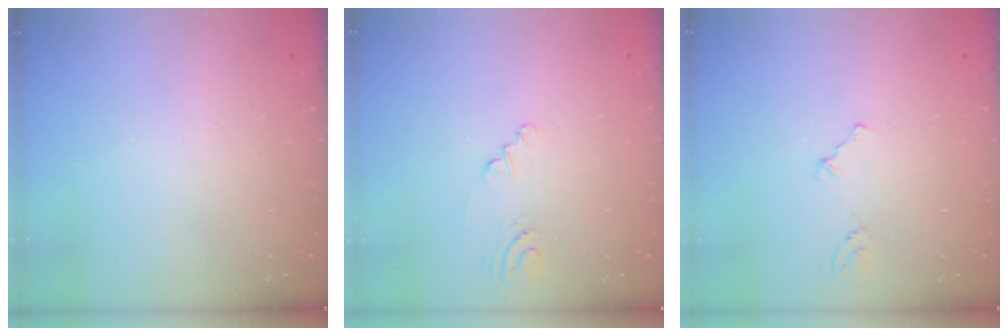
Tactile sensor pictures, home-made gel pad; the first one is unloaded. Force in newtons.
{"total": 2.0, "press": 1.6, "slide": 1.2}
{"total": 1.6, "press": 1.2, "slide": 1.0}